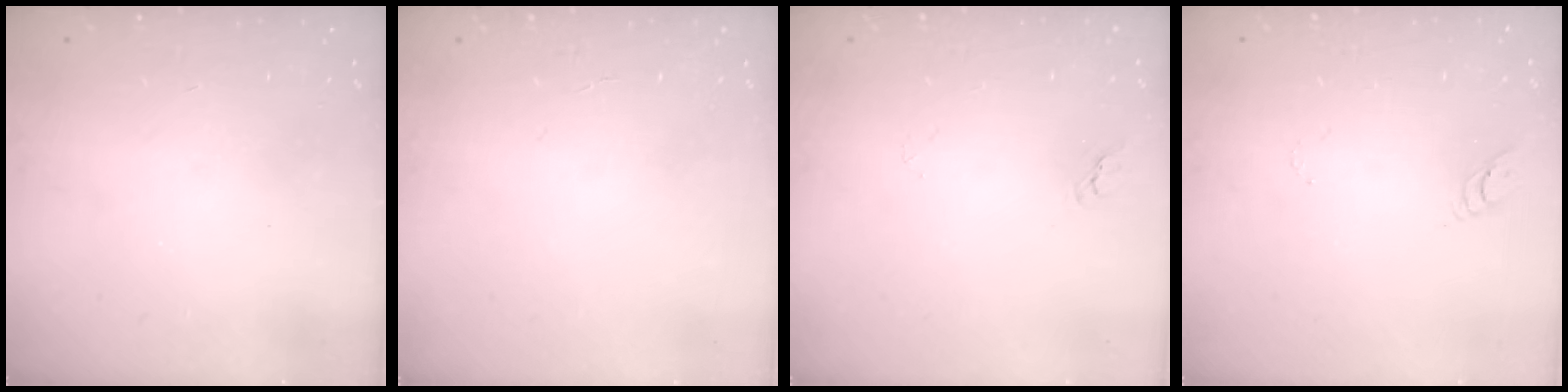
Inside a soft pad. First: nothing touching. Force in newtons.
{"total": 1.1, "press": 1.1, "slide": 0.2}
{"total": 2.2, "press": 2.2, "slide": 0.2}
{"total": 2.7, "press": 2.7, "slide": 0.2}